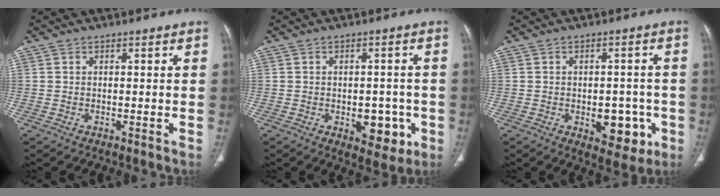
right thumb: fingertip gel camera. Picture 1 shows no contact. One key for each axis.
{"total": 7.6, "fx": -2.2, "fy": 4.6, "fz": 5.6, "tx": -0.039, "ty": 0.008, "tz": -0.018}
{"total": 8.7, "fx": -2.5, "fy": 5.3, "fz": 6.4, "tx": -0.047, "ty": 0.010, "tz": -0.021}